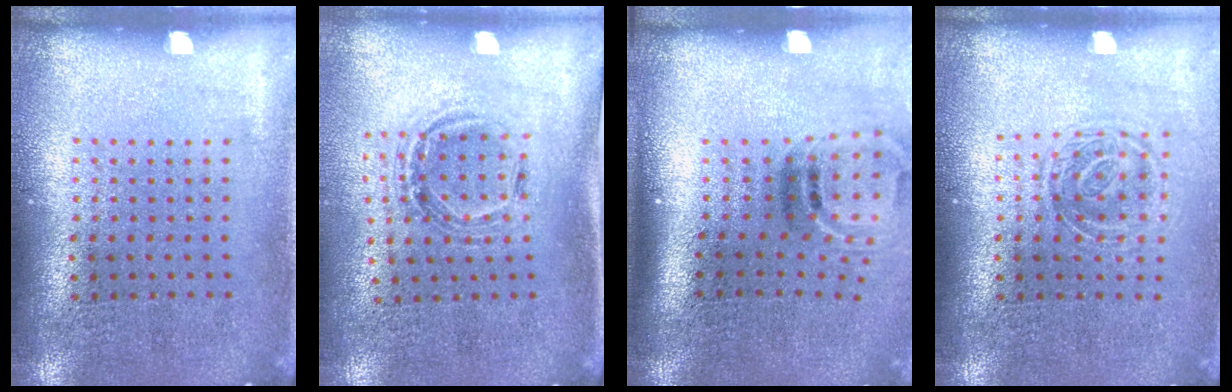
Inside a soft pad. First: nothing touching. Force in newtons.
{"total": 1.0, "press": 1.0, "slide": 0.1}
{"total": 2.0, "press": 1.2, "slide": 1.6}
{"total": 1.3, "press": 1.0, "slide": 0.8}